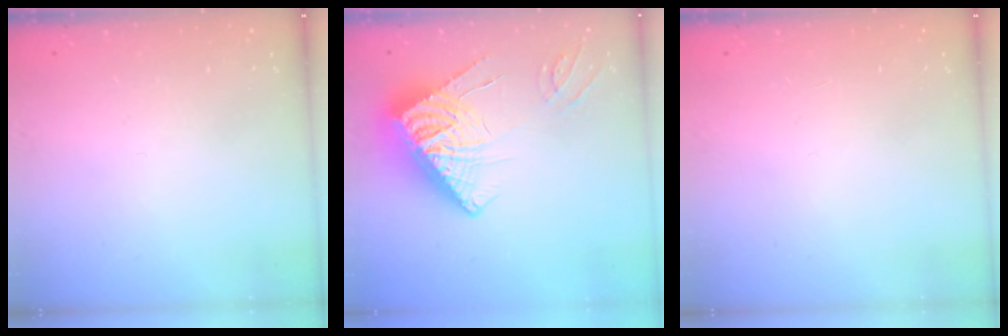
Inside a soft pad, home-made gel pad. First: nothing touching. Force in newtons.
{"total": 13.5, "press": 13.3, "slide": 2.0}
{"total": 0.0}